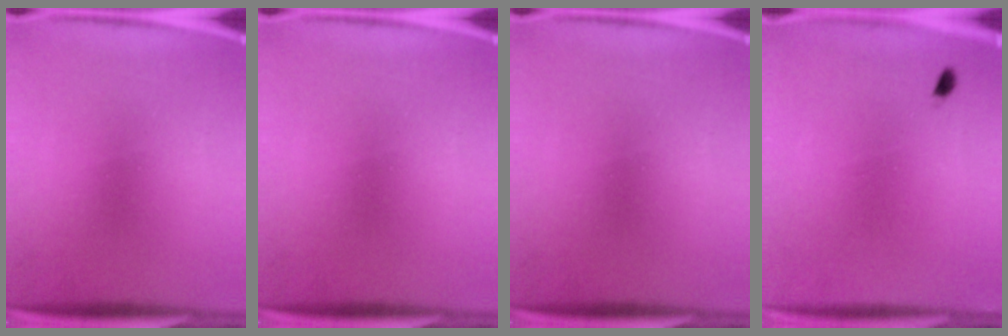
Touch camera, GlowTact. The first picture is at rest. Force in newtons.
{"total": 0.0}
{"total": 0.0}
{"total": 0.7}